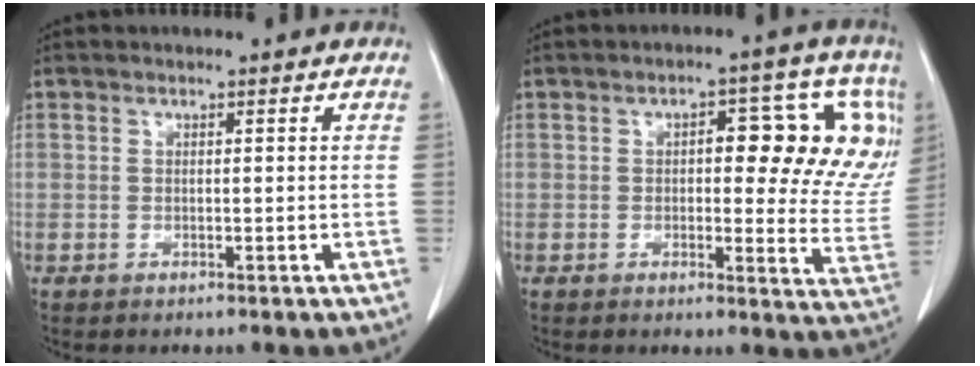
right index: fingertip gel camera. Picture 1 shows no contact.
{"total": 14.2, "force": [3.5, 5.8, 12.4], "torque": [-0.135, 0.016, 0.036]}